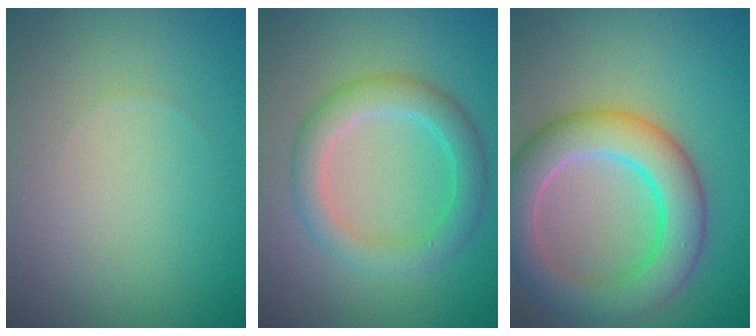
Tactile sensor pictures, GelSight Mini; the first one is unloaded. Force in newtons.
{"total": 3.9, "press": 3.9, "slide": 0.1}
{"total": 6.8, "press": 6.8, "slide": 0.4}